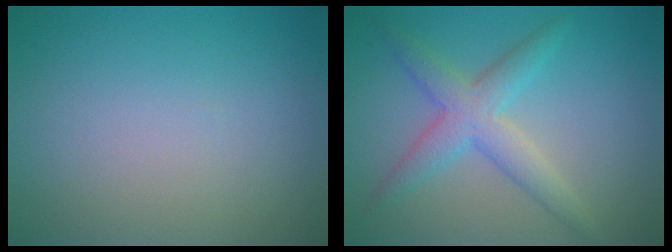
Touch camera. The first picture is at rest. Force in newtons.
{"total": 3.9, "press": 3.9, "slide": 0.1}